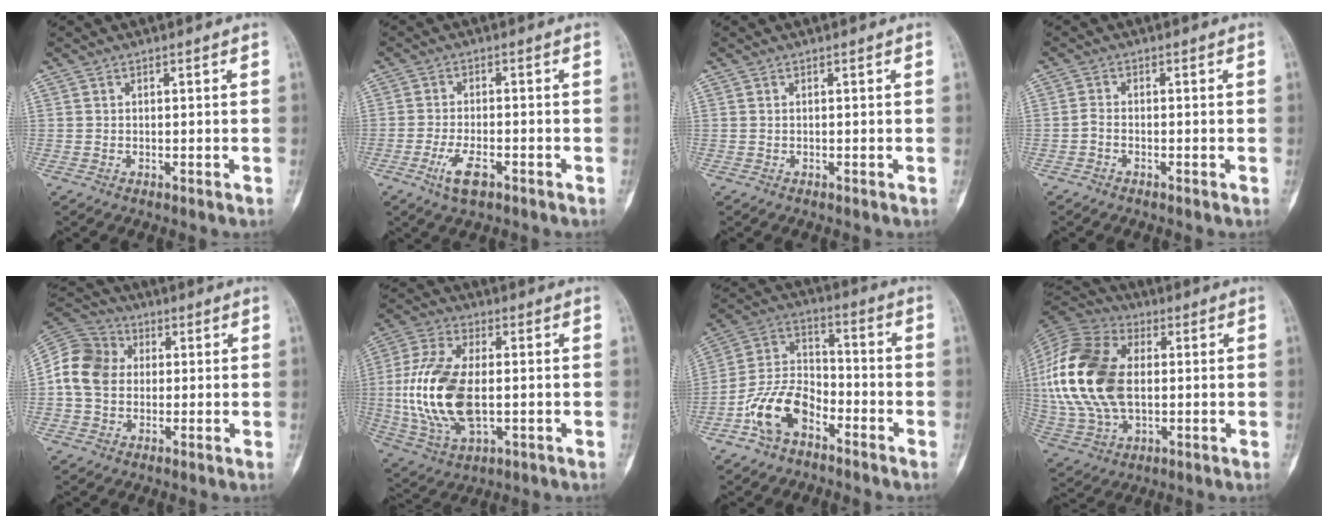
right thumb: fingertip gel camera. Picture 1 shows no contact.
{"total": 5.5, "force": [-2.9, 2.1, 4.2], "torque": [-0.085, 0.008, -0.050]}
{"total": 0.0}
{"total": 1.4, "force": [-0.9, 0.7, 0.8], "torque": [-0.020, 0.007, -0.021]}
{"total": 11.4, "force": [0.7, 9.4, 6.4], "torque": [-0.104, 0.027, 0.001]}
{"total": 18.1, "force": [-0.9, 9.5, 15.3], "torque": [-0.321, -0.002, -0.010]}
{"total": 12.2, "force": [-6.3, 7.3, 7.6], "torque": [-0.138, 0.054, -0.127]}
{"total": 23.4, "force": [1.7, 14.5, 18.3], "torque": [-0.386, 0.003, 0.031]}